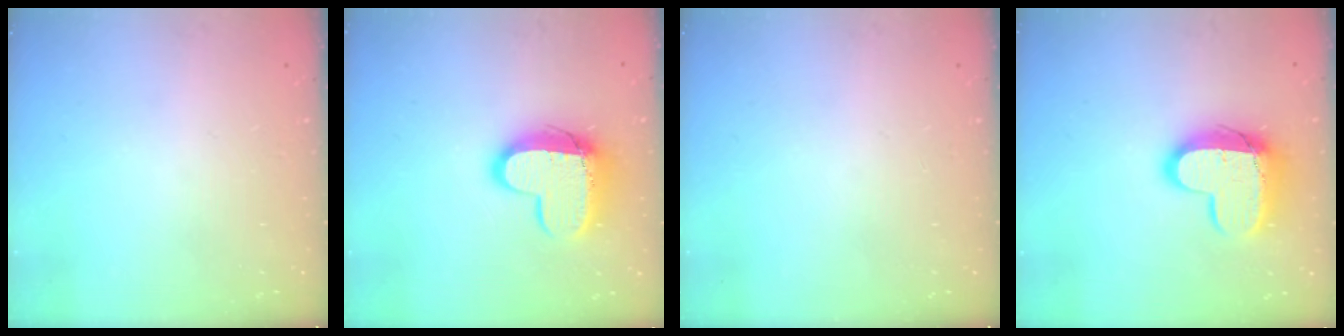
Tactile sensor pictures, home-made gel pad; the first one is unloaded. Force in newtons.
{"total": 12.7, "press": 12.7, "slide": 0.9}
{"total": 0.0}
{"total": 14.1, "press": 14.1, "slide": 1.1}